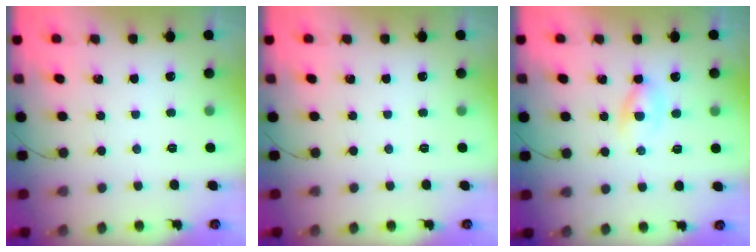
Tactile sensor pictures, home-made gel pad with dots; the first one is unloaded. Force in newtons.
{"total": 0.0}
{"total": 2.7, "press": 2.5, "slide": 1.1}